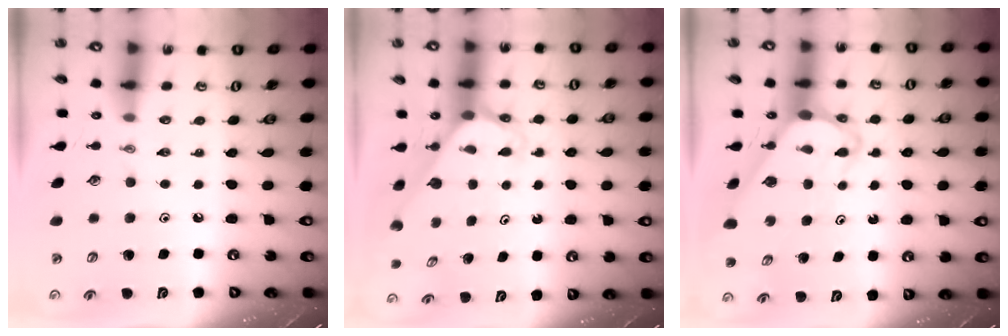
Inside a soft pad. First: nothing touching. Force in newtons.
{"total": 2.6, "press": 2.6, "slide": 0.2}
{"total": 4.3, "press": 4.3, "slide": 0.5}